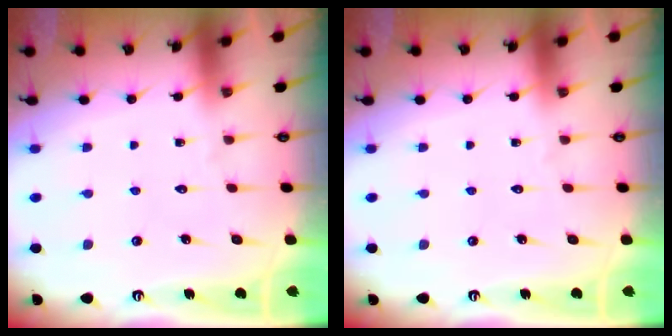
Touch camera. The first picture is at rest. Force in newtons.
{"total": 0.0}